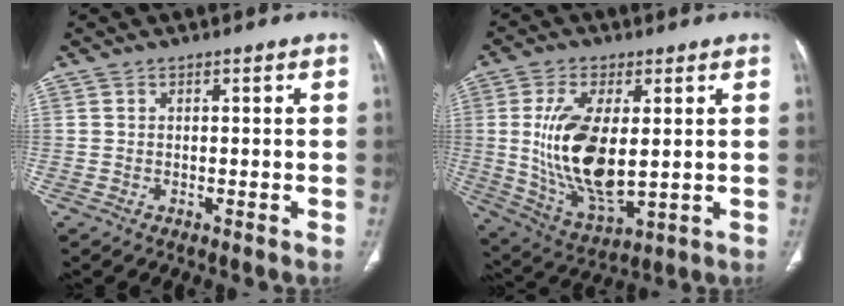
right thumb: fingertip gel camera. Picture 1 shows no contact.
{"total": 16.0, "force": [1.3, 7.4, 14.1], "torque": [-0.274, -0.023, 0.040]}